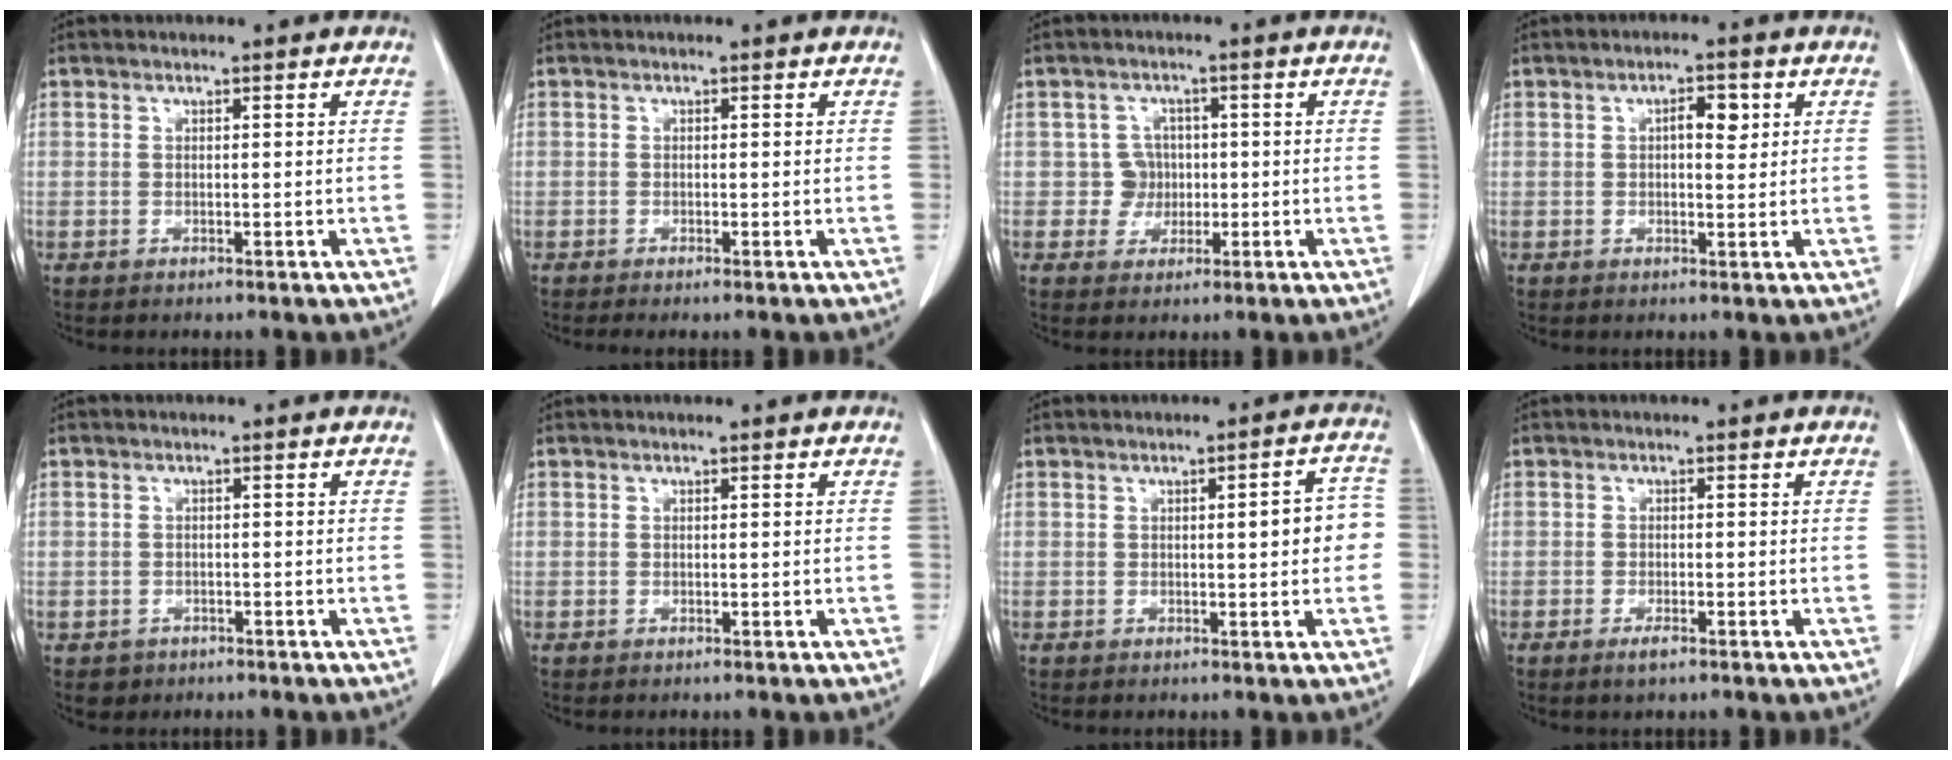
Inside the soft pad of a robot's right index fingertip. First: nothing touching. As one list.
[{"total": 0.7, "force": [-0.5, 0.0, 0.5], "torque": [-0.014, -0.003, -0.009]}, {"total": 3.4, "force": [-0.1, 3.4, 0.2], "torque": [0.006, 0.010, 0.000]}, {"total": 3.2, "force": [0.9, 1.2, 2.9], "torque": [-0.047, 0.004, 0.013]}, {"total": 2.2, "force": [-1.1, 1.9, -0.1], "torque": [0.001, 0.009, -0.016]}, {"total": 0.0}, {"total": 5.2, "force": [0.0, 1.2, 5.0], "torque": [-0.061, 0.016, -0.002]}, {"total": 1.6, "force": [-1.1, 0.4, 1.2], "torque": [-0.023, -0.002, -0.018]}]